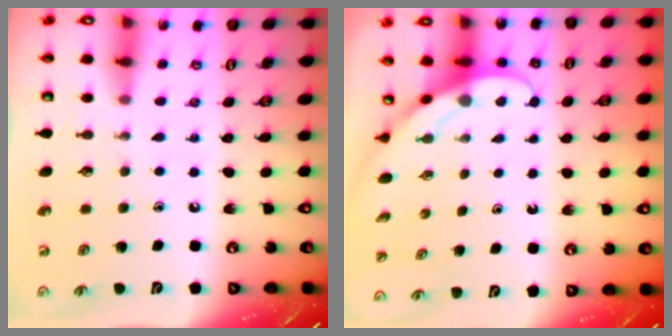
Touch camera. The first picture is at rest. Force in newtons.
{"total": 3.9, "press": 3.9, "slide": 0.3}